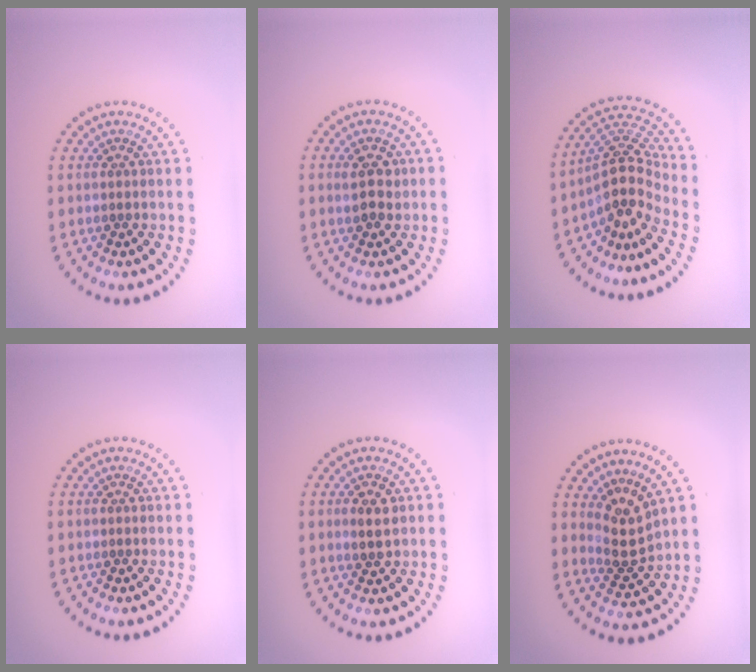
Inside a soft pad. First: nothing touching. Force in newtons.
{"total": 2.5, "press": 2.4, "slide": 0.4}
{"total": 4.5, "press": 3.4, "slide": 3.0}
{"total": 0.0}
{"total": 1.9, "press": 1.8, "slide": 0.4}
{"total": 2.9, "press": 2.2, "slide": 2.0}